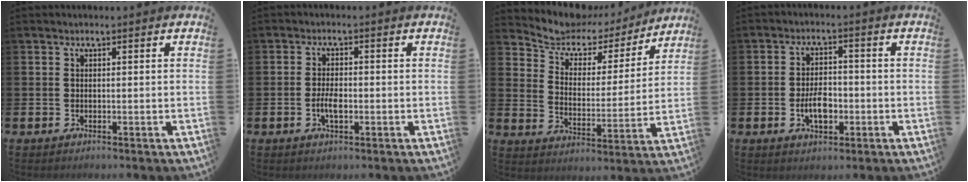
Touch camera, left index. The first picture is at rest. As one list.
[{"total": 2.8, "force": [-0.8, 1.2, 2.4], "torque": [-0.046, -0.005, -0.018]}, {"total": 6.6, "force": [5.8, 2.9, 1.3], "torque": [-0.053, -0.047, 0.095]}, {"total": 4.5, "force": [-1.3, 2.6, 3.4], "torque": [-0.047, 0.001, -0.028]}]